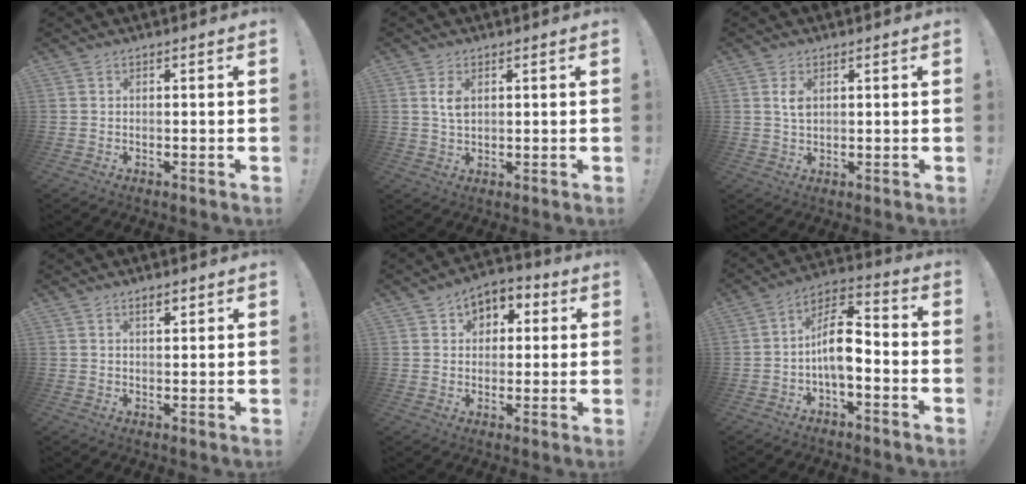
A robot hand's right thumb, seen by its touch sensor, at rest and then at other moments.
{"total": 3.9, "force": [1.2, 2.2, 3.0], "torque": [-0.046, 0.000, 0.018]}
{"total": 3.2, "force": [1.1, 1.7, 2.4], "torque": [-0.036, -0.003, 0.015]}
{"total": 2.4, "force": [1.7, 0.8, 1.6], "torque": [-0.019, -0.008, 0.026]}
{"total": 5.9, "force": [1.6, 5.3, 2.1], "torque": [-0.018, -0.006, 0.030]}
{"total": 11.5, "force": [-2.6, 5.6, 9.8], "torque": [-0.172, 0.021, -0.046]}